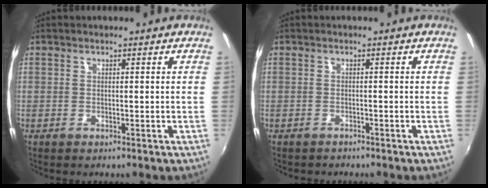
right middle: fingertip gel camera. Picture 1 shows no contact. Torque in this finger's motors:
{"motor_torque": [-0.26, 0.07, -0.04, 0.00]}